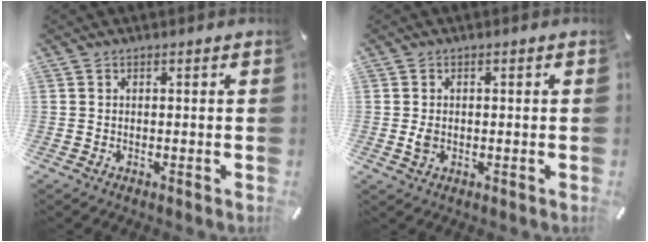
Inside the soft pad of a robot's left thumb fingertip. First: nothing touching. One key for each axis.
{"total": 2.2, "fx": -0.2, "fy": 1.5, "fz": 1.5, "tx": -0.028, "ty": -0.004, "tz": -0.008}